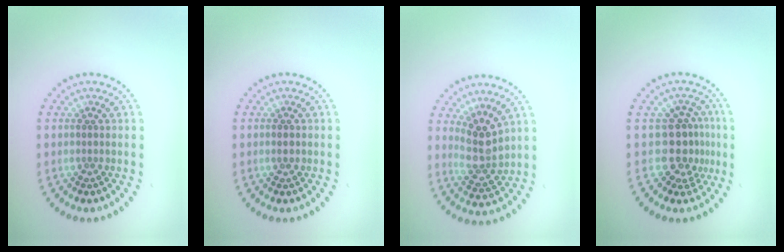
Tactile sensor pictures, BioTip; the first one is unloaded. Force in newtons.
{"total": 1.1, "press": 1.1, "slide": 0.0}
{"total": 3.3, "press": 2.8, "slide": 1.8}
{"total": 3.4, "press": 2.8, "slide": 1.9}